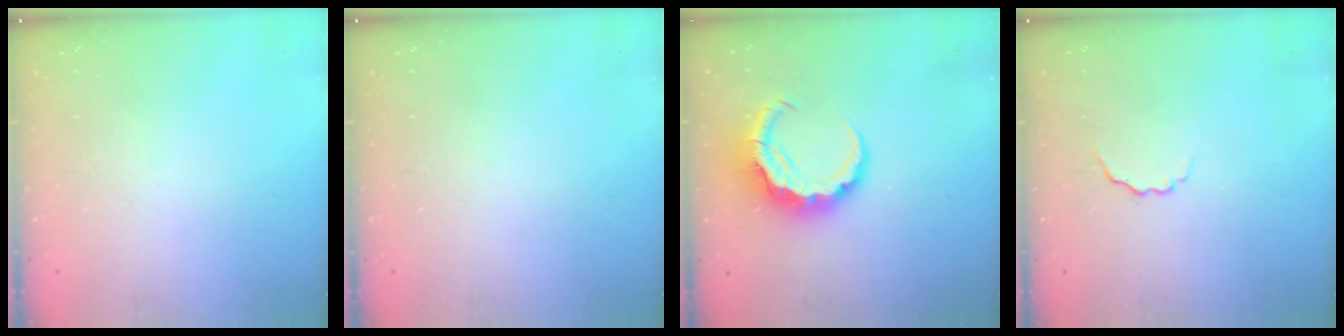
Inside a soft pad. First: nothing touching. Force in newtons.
{"total": 0.0}
{"total": 8.4, "press": 8.3, "slide": 1.3}
{"total": 3.1, "press": 3.0, "slide": 0.7}